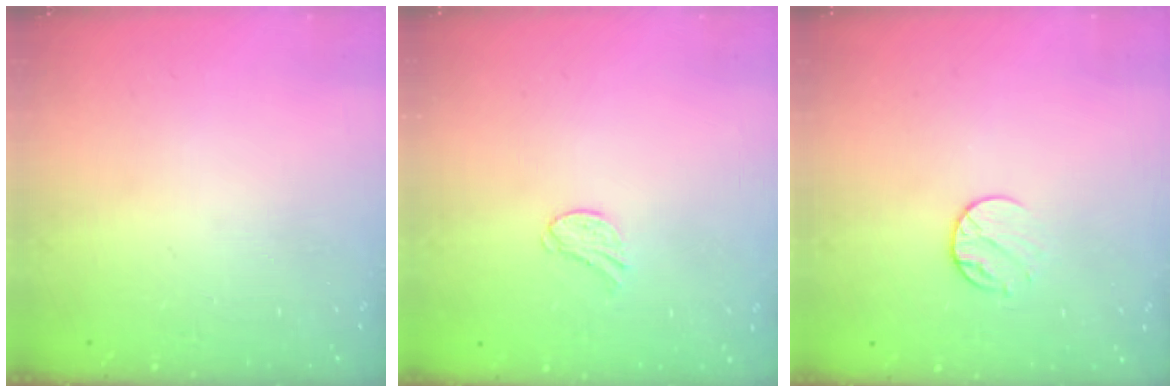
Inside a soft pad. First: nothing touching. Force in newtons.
{"total": 5.9, "press": 5.8, "slide": 0.5}
{"total": 7.3, "press": 7.2, "slide": 0.7}